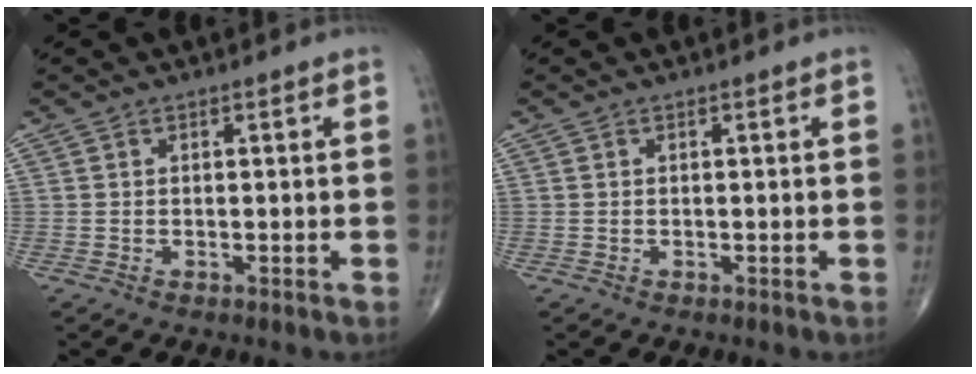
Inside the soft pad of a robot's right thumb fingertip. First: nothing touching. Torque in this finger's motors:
{"motor_torque": [-0.18, 0.17, 0.00, 0.00, 0.00]}